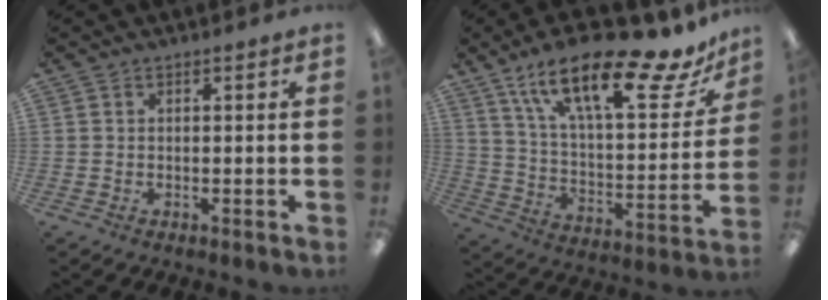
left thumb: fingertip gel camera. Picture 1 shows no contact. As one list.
[{"total": 24.5, "force": [16.9, 7.3, 16.2], "torque": [-0.261, -0.095, 0.275]}]